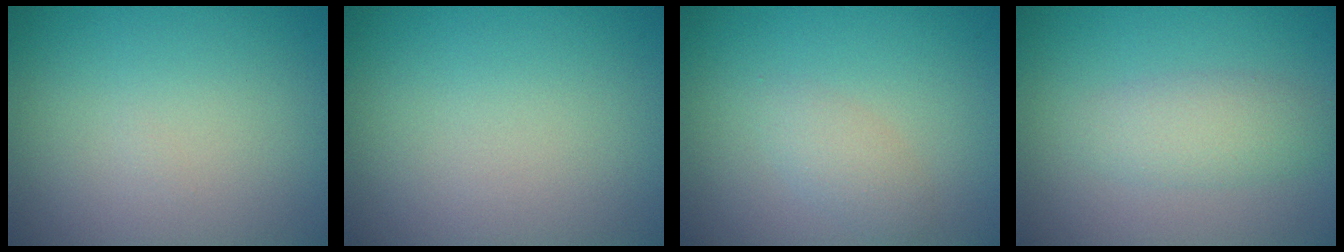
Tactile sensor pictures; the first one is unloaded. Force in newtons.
{"total": 0.0}
{"total": 1.6, "press": 1.6, "slide": 0.0}
{"total": 2.5, "press": 2.5, "slide": 0.0}